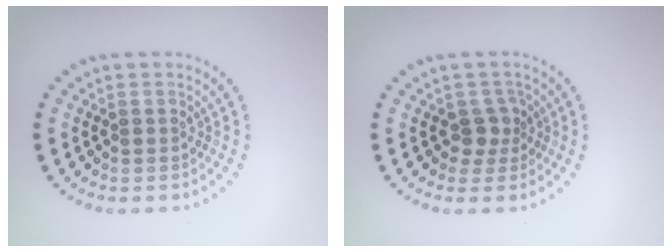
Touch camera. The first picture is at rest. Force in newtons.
{"total": 2.0, "press": 1.4, "slide": 1.4}